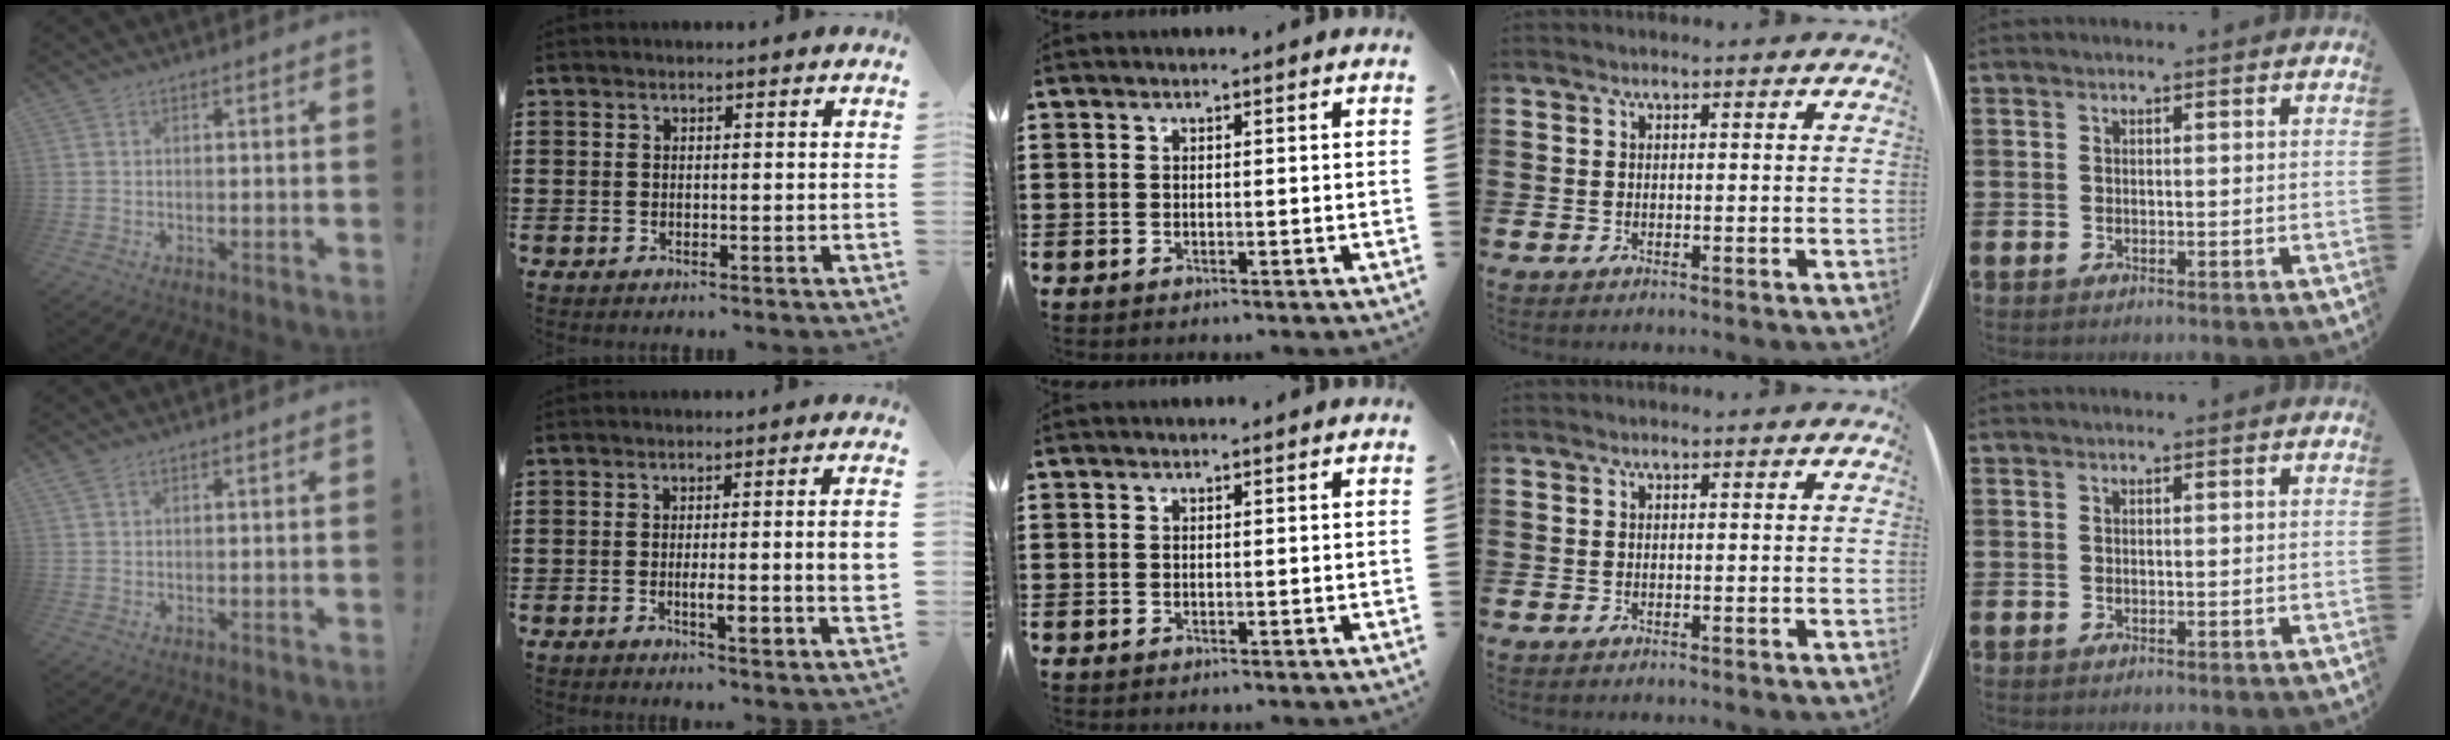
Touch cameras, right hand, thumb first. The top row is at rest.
{"thumb": {"total": 1.0, "force": [0.7, 0.4, 0.6], "torque": [-0.013, 0.001, 0.013]}, "index": {"total": 5.6, "force": [-0.8, 0.7, 5.5], "torque": [-0.091, -0.002, -0.014]}}